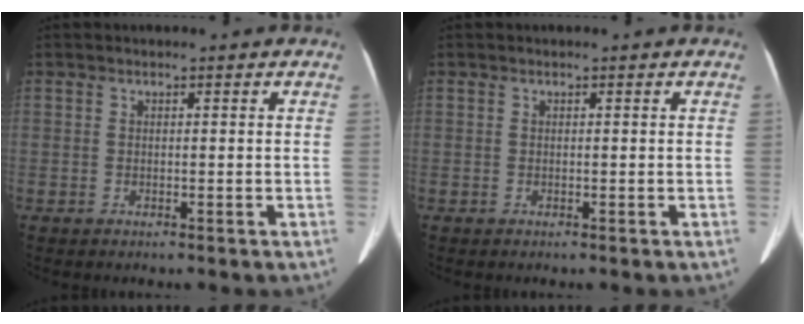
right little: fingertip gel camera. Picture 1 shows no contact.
{"total": 0.0}